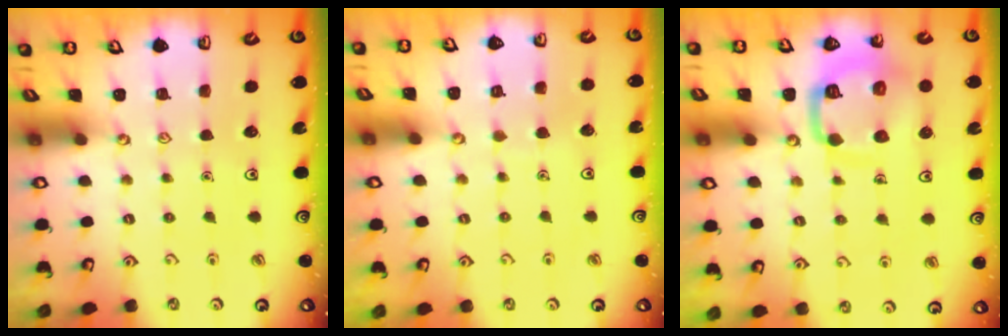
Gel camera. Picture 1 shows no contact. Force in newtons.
{"total": 2.9, "press": 2.9, "slide": 0.3}
{"total": 11.7, "press": 11.7, "slide": 1.3}